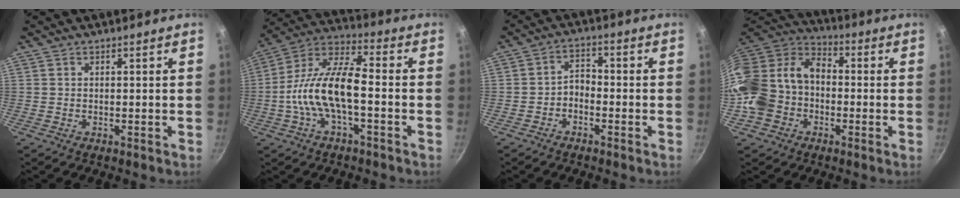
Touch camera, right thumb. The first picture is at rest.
{"total": 16.8, "force": [-2.8, 7.0, 15.0], "torque": [-0.276, 0.044, -0.070]}
{"total": 3.5, "force": [-1.8, 2.3, 2.0], "torque": [-0.023, 0.029, -0.036]}
{"total": 19.3, "force": [-4.1, 15.1, 11.3], "torque": [-0.213, 0.066, -0.091]}